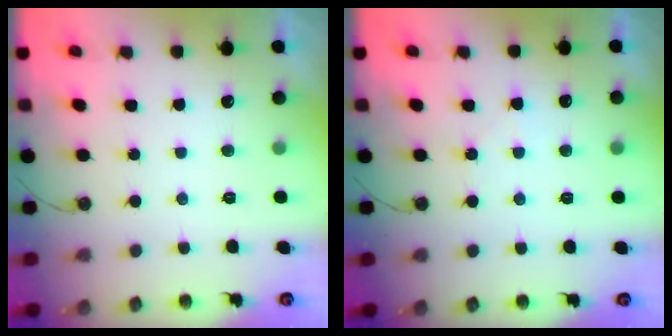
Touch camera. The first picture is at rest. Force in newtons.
{"total": 4.4, "press": 4.4, "slide": 0.8}